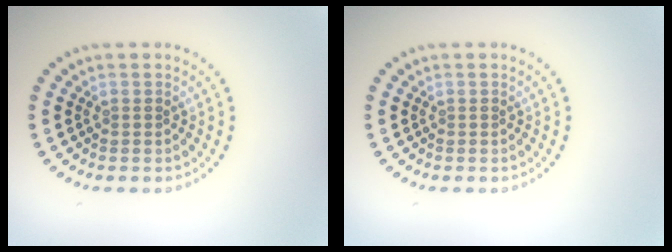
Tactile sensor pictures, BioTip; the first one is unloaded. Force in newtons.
{"total": 0.0}